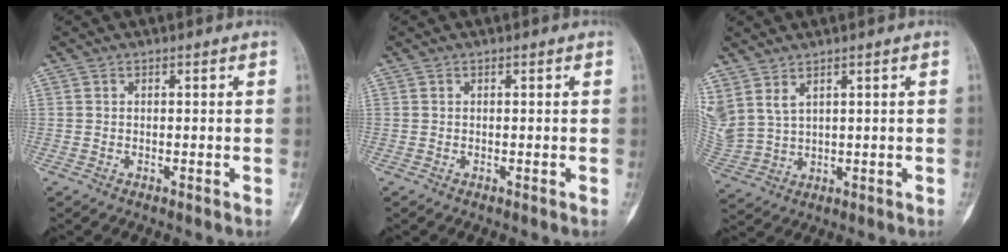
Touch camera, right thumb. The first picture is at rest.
{"total": 0.0}
{"total": 7.9, "force": [4.7, 4.0, 5.0], "torque": [-0.120, -0.017, 0.115]}